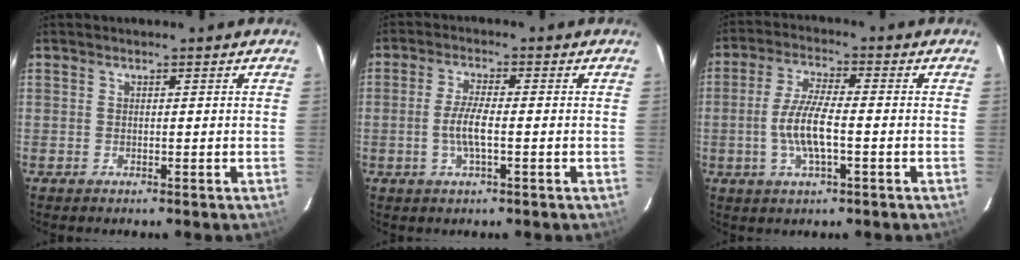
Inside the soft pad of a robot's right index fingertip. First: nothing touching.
{"total": 4.8, "force": [-1.1, 0.9, 4.6], "torque": [-0.091, -0.003, -0.021]}
{"total": 7.9, "force": [-1.8, 2.0, 7.5], "torque": [-0.150, -0.001, -0.036]}